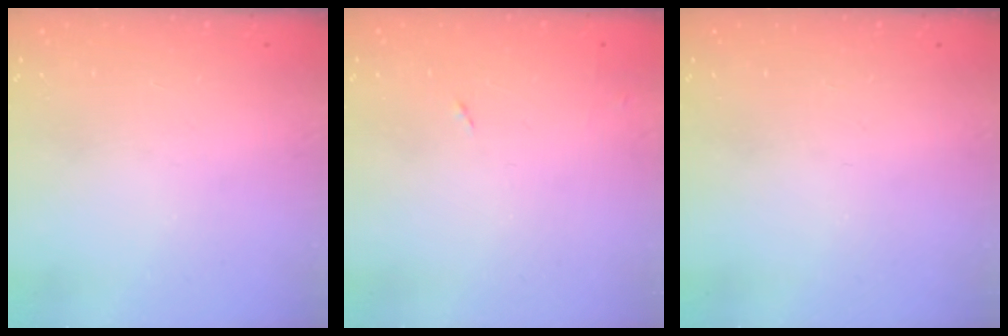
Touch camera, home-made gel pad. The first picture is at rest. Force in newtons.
{"total": 4.6, "press": 4.6, "slide": 0.6}
{"total": 0.0}